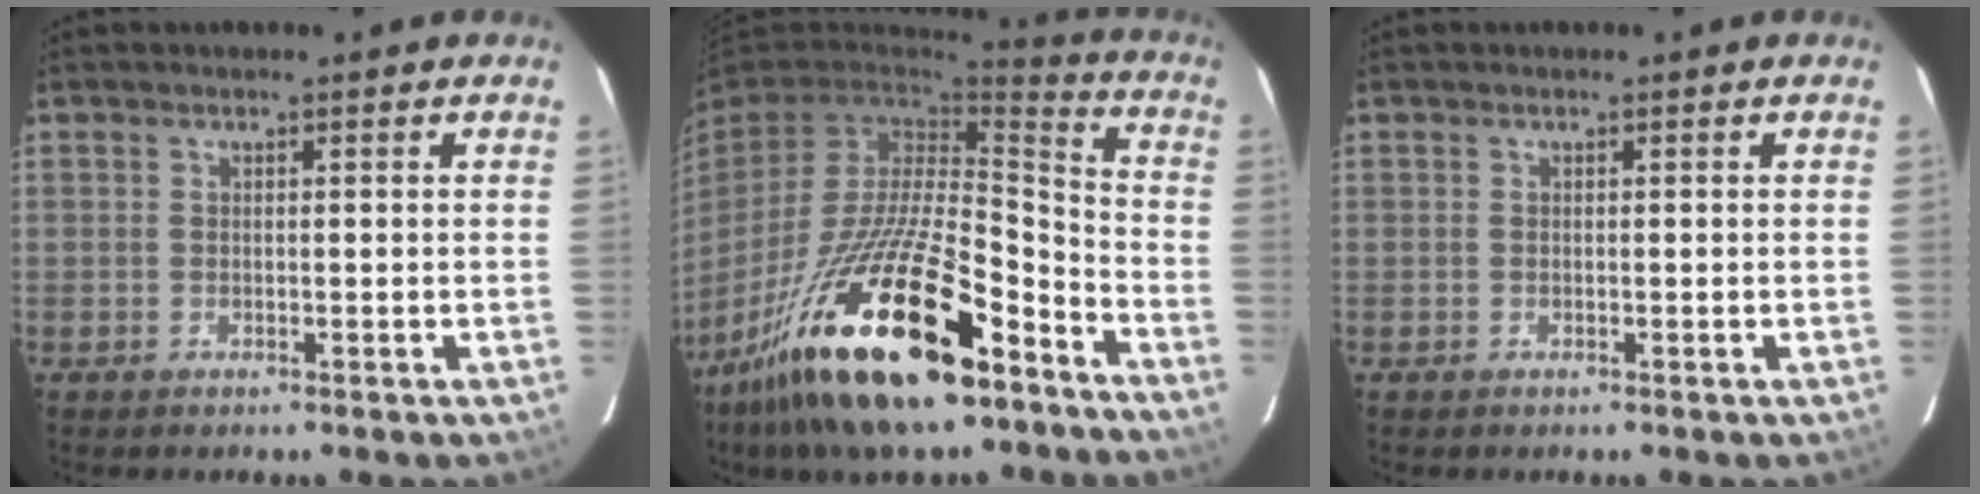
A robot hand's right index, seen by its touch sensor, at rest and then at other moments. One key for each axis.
{"total": 27.6, "fx": -17.3, "fy": 8.8, "fz": 19.7, "tx": -0.385, "ty": -0.036, "tz": -0.297}
{"total": 0.0}